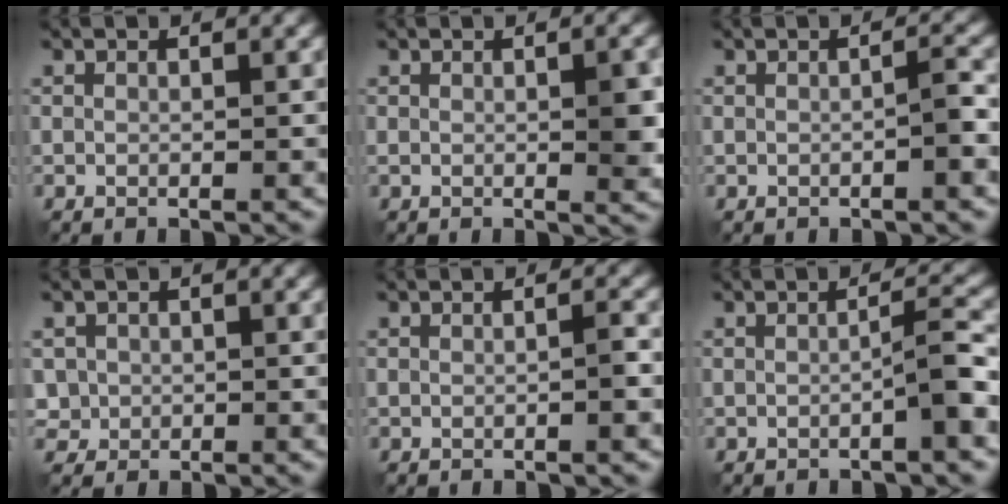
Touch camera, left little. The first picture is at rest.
{"total": 3.3, "force": [0.3, 1.0, 3.2], "torque": [-0.047, 0.000, 0.006]}
{"total": 1.8, "force": [-0.5, 0.2, 1.8], "torque": [-0.031, 0.004, -0.011]}
{"total": 1.7, "force": [0.2, 1.6, 0.3], "torque": [-0.013, -0.005, 0.006]}
{"total": 1.4, "force": [-0.4, 0.2, 1.3], "torque": [-0.021, 0.002, -0.008]}
{"total": 2.8, "force": [-0.6, 0.3, 2.8], "torque": [-0.047, 0.007, -0.015]}